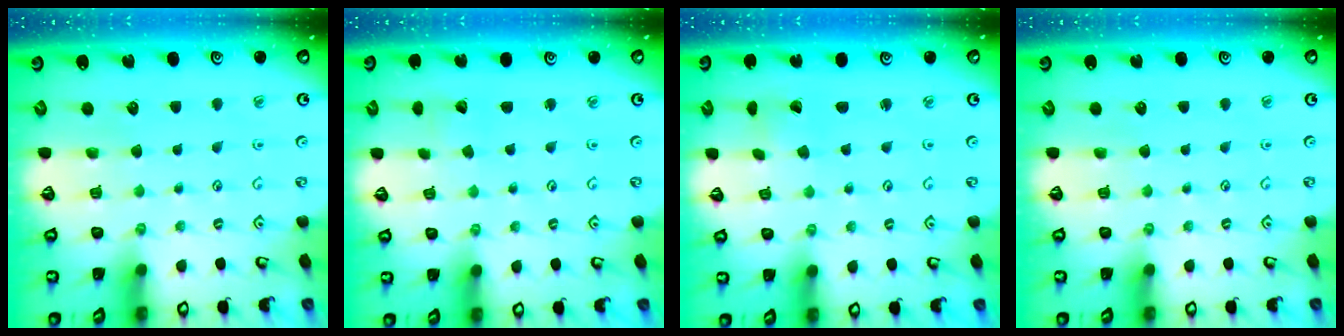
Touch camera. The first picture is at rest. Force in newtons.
{"total": 1.4, "press": 1.4, "slide": 0.1}
{"total": 0.0}
{"total": 0.0}